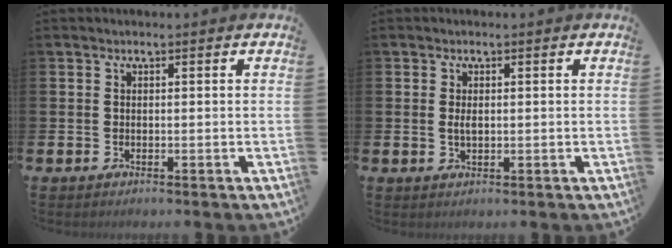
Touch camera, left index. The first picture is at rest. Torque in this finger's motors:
{"motor_torque": [0.37, 0.27, 0.01, 0.06]}